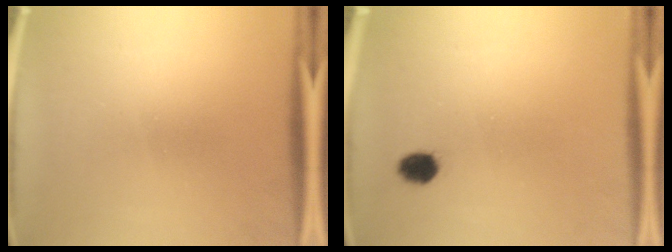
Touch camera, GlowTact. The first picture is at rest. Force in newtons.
{"total": 3.1}